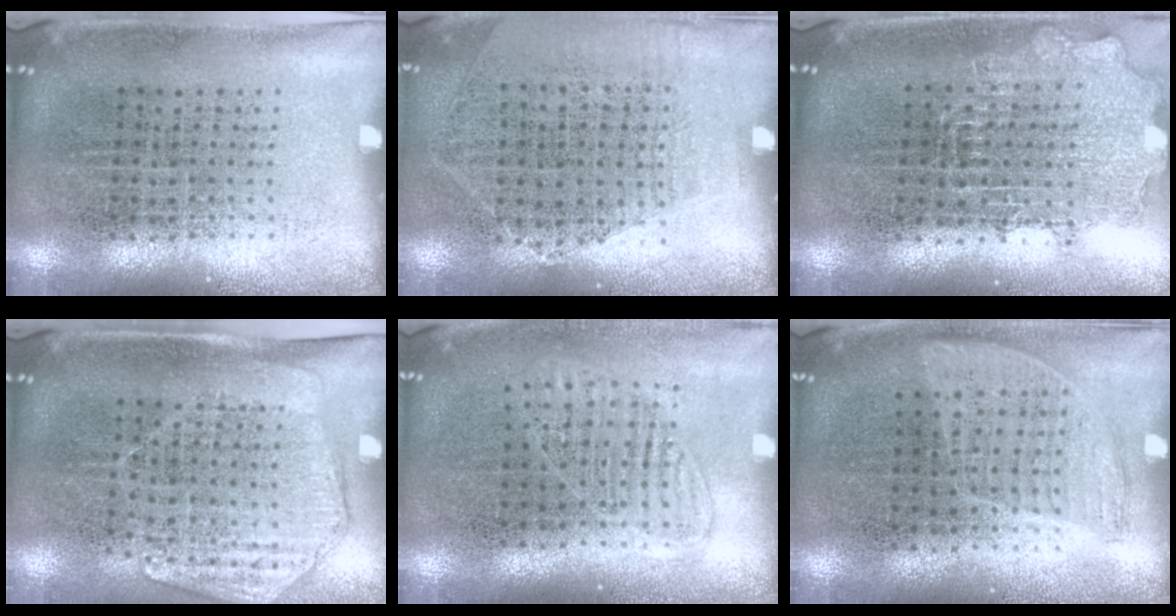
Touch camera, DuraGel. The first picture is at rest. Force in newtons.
{"total": 1.2, "press": 1.0, "slide": 0.6}
{"total": 1.6, "press": 1.3, "slide": 0.8}
{"total": 1.7, "press": 1.5, "slide": 0.9}
{"total": 1.3, "press": 1.2, "slide": 0.6}
{"total": 0.9, "press": 0.8, "slide": 0.4}